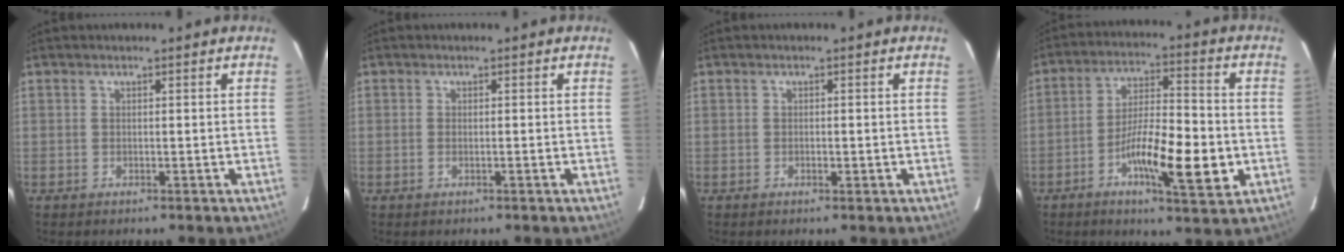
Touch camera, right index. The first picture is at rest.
{"total": 0.8, "force": [-0.2, 0.1, 0.7], "torque": [-0.015, -0.001, -0.003]}
{"total": 0.8, "force": [-0.3, 0.2, 0.7], "torque": [-0.010, 0.000, -0.005]}
{"total": 12.7, "force": [-3.9, 2.4, 11.9], "torque": [-0.204, -0.003, -0.067]}